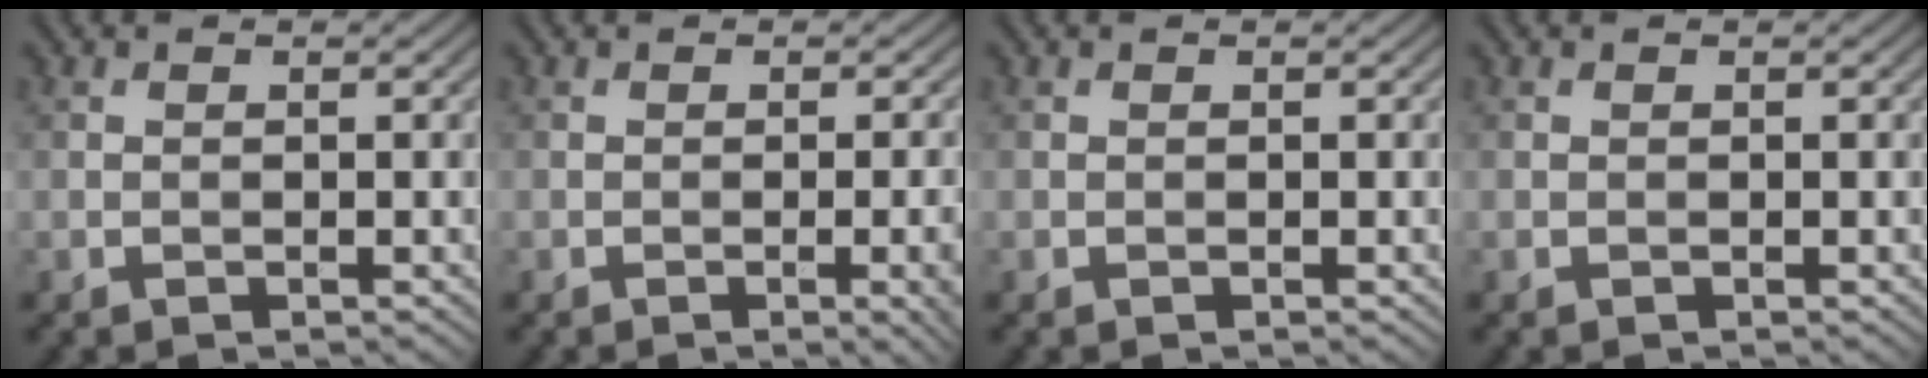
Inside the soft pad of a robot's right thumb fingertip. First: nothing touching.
{"total": 3.9, "force": [-1.0, 0.8, 3.7], "torque": [-0.049, 0.002, -0.014]}
{"total": 0.0}
{"total": 0.0}